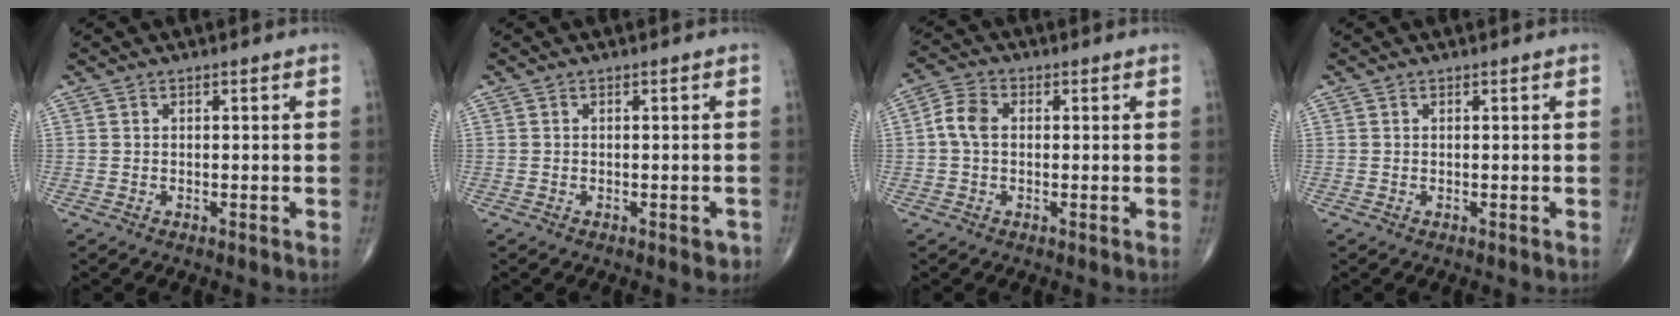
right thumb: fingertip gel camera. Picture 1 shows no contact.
{"total": 1.6, "force": [-0.8, 0.8, 1.1], "torque": [-0.003, 0.002, -0.010]}
{"total": 4.7, "force": [0.1, 3.3, 3.4], "torque": [-0.069, 0.014, -0.005]}
{"total": 0.0}